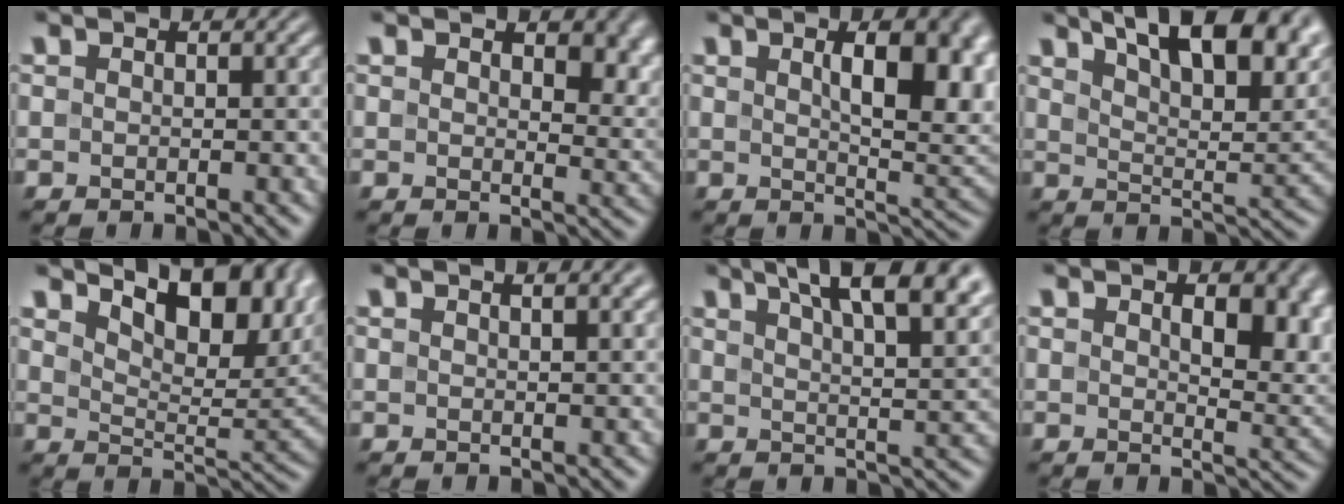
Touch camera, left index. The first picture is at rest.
{"total": 5.0, "force": [2.3, 2.8, 3.5], "torque": [-0.050, -0.011, 0.038]}
{"total": 8.3, "force": [2.1, 3.1, 7.4], "torque": [-0.101, 0.001, 0.038]}
{"total": 13.7, "force": [8.5, 4.7, 9.6], "torque": [-0.121, 0.028, 0.118]}
{"total": 10.0, "force": [5.2, 4.1, 7.6], "torque": [-0.109, 0.009, 0.079]}
{"total": 2.6, "force": [1.6, 0.7, 1.9], "torque": [-0.011, 0.008, 0.017]}
{"total": 12.2, "force": [7.6, 4.2, 8.6], "torque": [-0.090, 0.039, 0.082]}
{"total": 6.2, "force": [2.0, 3.1, 5.0], "torque": [-0.063, -0.008, 0.038]}